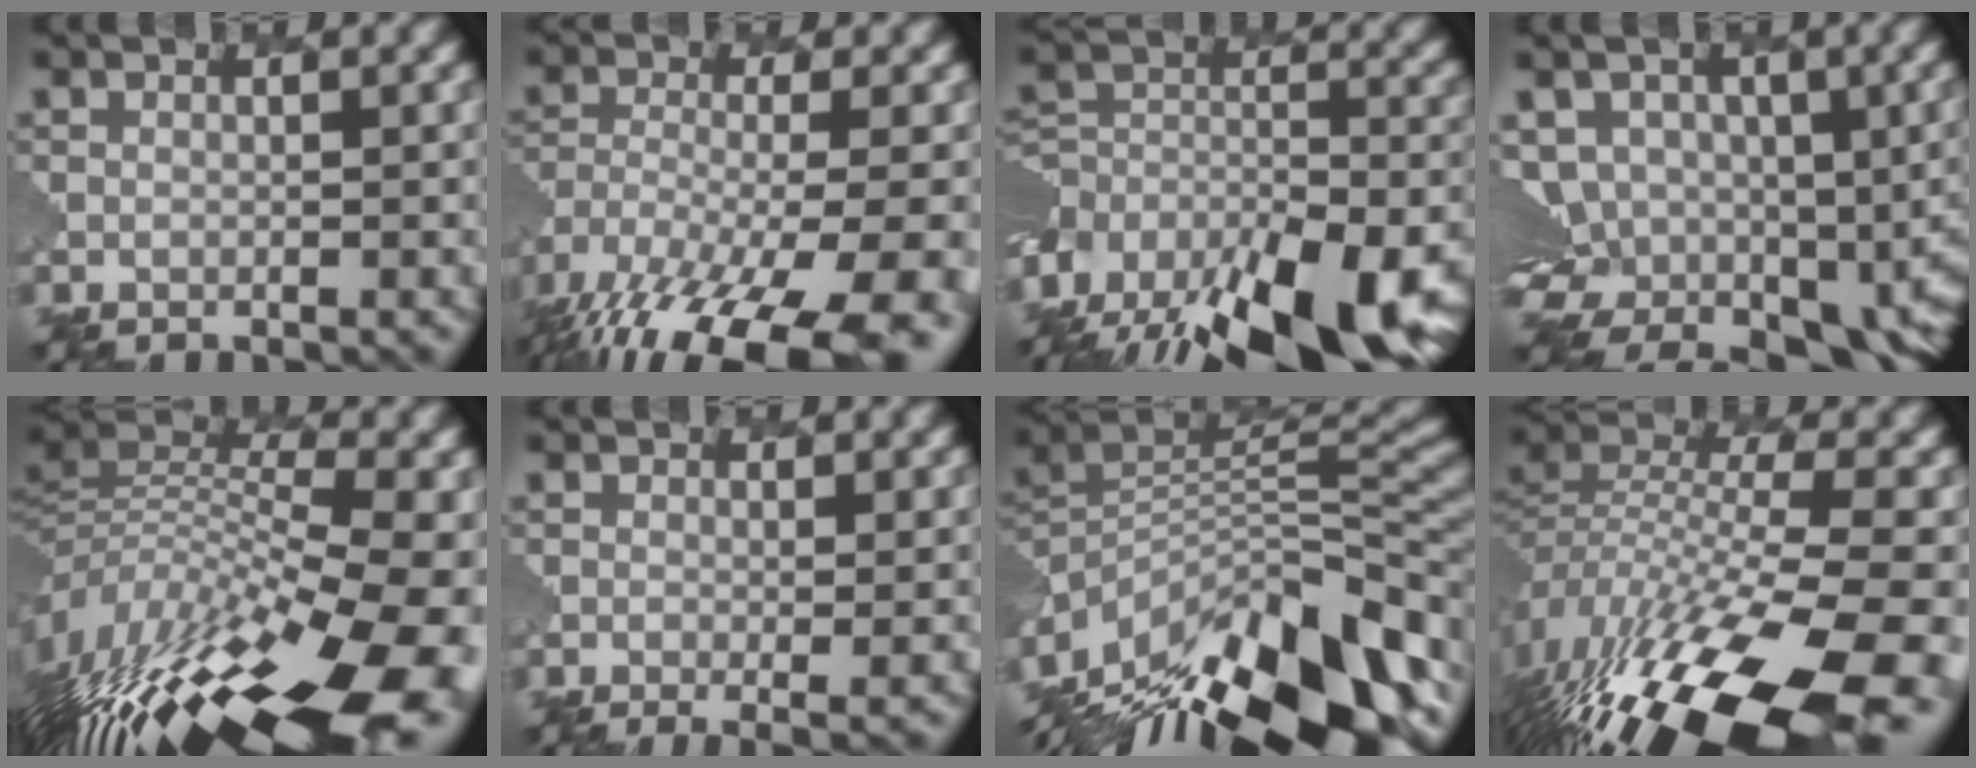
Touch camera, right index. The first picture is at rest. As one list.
[{"total": 16.0, "force": [-11.1, 6.2, 9.7], "torque": [-0.181, -0.043, -0.141]}, {"total": 16.6, "force": [-11.2, 9.4, 7.7], "torque": [-0.160, -0.024, -0.143]}, {"total": 13.4, "force": [-2.4, 10.6, 7.7], "torque": [-0.137, 0.004, -0.035]}, {"total": 16.5, "force": [-6.8, 6.3, 13.6], "torque": [-0.253, 0.000, -0.112]}, {"total": 2.6, "force": [-0.1, 0.8, 2.4], "torque": [-0.036, -0.003, 0.001]}, {"total": 15.2, "force": [-8.4, 6.0, 11.1], "torque": [-0.220, 0.009, -0.153]}, {"total": 17.2, "force": [-11.2, 5.5, 11.8], "torque": [-0.237, -0.023, -0.176]}]